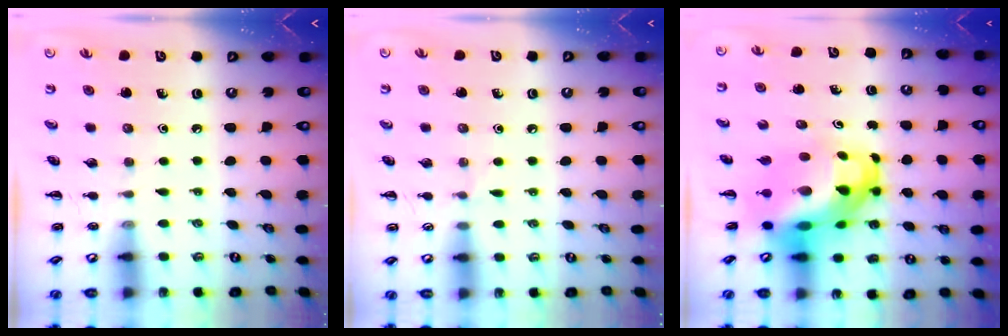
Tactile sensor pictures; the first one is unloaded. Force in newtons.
{"total": 2.8, "press": 2.5, "slide": 1.1}
{"total": 13.6, "press": 13.2, "slide": 3.4}